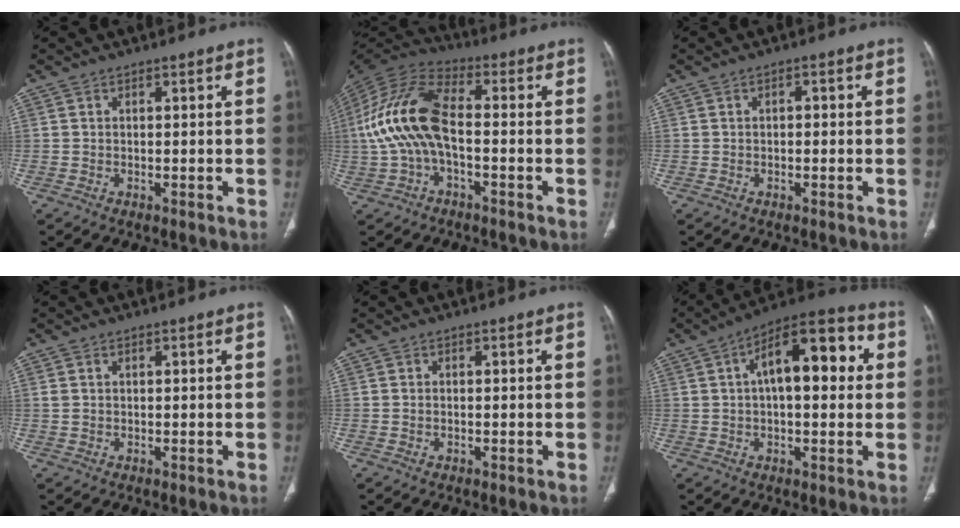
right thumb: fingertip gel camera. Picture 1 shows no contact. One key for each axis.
{"total": 15.7, "fx": -1.3, "fy": 8.0, "fz": 13.4, "tx": -0.285, "ty": 0.037, "tz": -0.031}
{"total": 1.2, "fx": 0.1, "fy": 0.8, "fz": 0.9, "tx": -0.011, "ty": 0.006, "tz": -0.002}
{"total": 1.3, "fx": 0.6, "fy": 0.8, "fz": 0.8, "tx": -0.021, "ty": 0.005, "tz": 0.018}
{"total": 0.0}
{"total": 16.5, "fx": 3.5, "fy": 7.4, "fz": 14.3, "tx": -0.187, "ty": 0.032, "tz": 0.044}